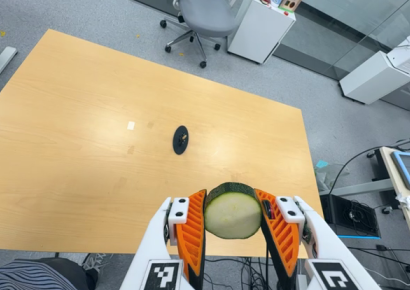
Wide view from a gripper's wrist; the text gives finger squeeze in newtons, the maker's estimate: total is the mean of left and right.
{"total": 12.4, "left": 11.0, "right": 13.7}